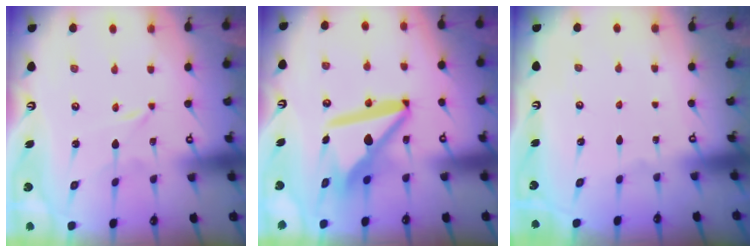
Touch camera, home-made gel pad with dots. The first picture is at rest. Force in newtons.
{"total": 14.3, "press": 14.2, "slide": 1.5}
{"total": 0.0}